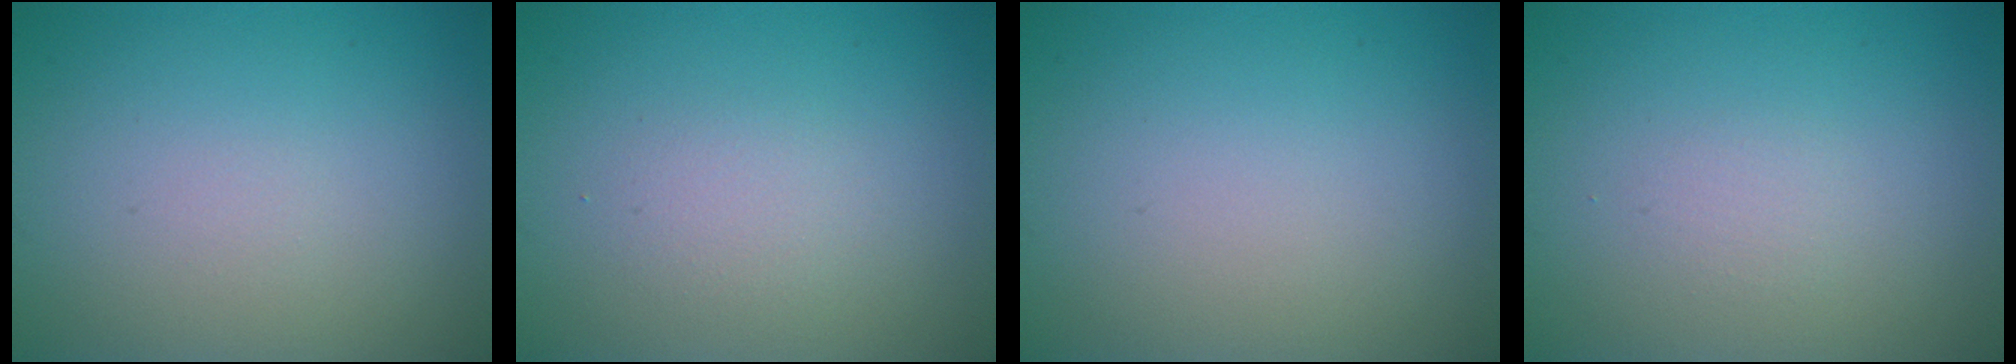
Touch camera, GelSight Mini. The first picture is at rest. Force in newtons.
{"total": 1.5, "press": 1.4, "slide": 0.1}
{"total": 0.0}
{"total": 0.7, "press": 0.7, "slide": 0.1}